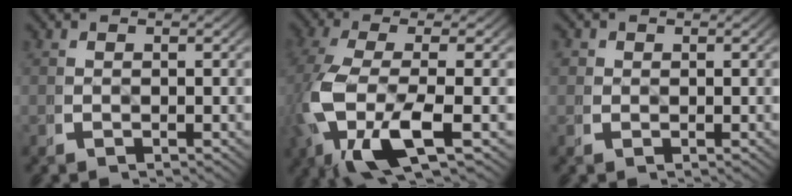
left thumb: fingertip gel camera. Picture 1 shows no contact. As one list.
[{"total": 10.8, "force": [-2.2, 5.1, 9.2], "torque": [-0.250, -0.042, -0.004]}, {"total": 1.6, "force": [0.5, 1.4, 0.4], "torque": [-0.011, -0.008, 0.009]}]